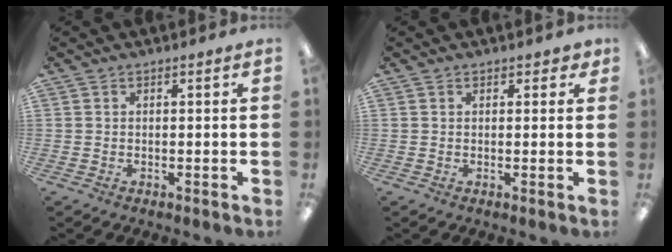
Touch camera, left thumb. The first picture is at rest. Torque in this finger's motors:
{"motor_torque": [-0.09, 0.04, -0.29, 0.18, 0.03]}